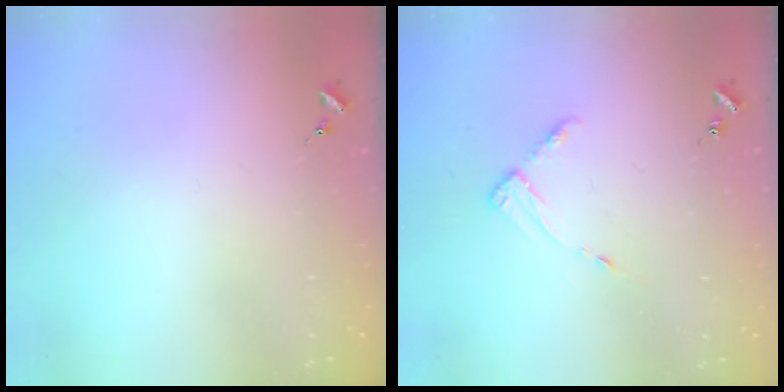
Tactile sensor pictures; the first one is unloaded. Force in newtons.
{"total": 4.9, "press": 4.8, "slide": 0.6}